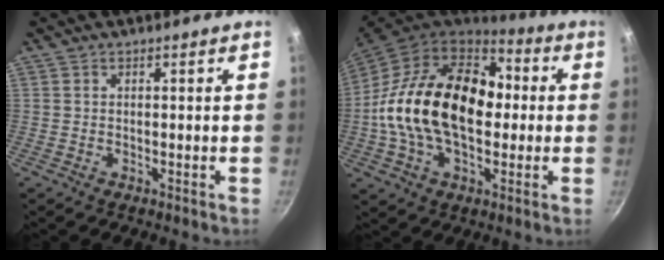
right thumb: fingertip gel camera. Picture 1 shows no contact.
{"total": 25.4, "force": [0.4, 16.1, 19.6], "torque": [-0.318, 0.036, -0.004]}